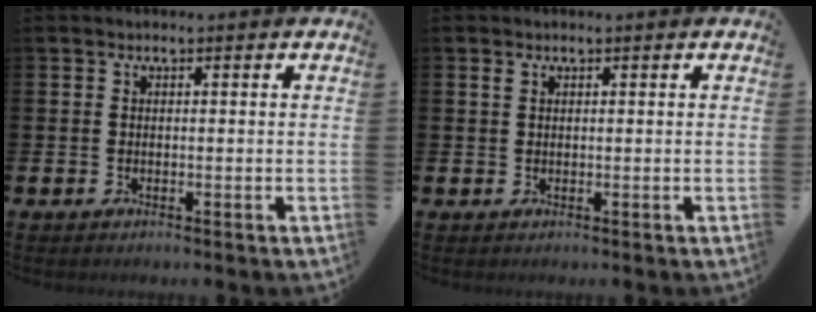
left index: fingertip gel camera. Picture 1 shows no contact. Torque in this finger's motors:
{"motor_torque": [-0.08, 0.11, -0.05, -0.06]}